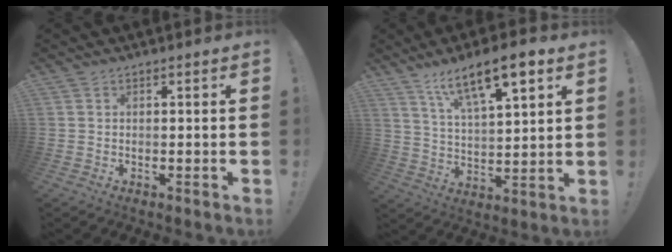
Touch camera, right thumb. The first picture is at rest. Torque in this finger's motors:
{"motor_torque": [0.99, 1.19, 0.40, 0.50, 0.24]}